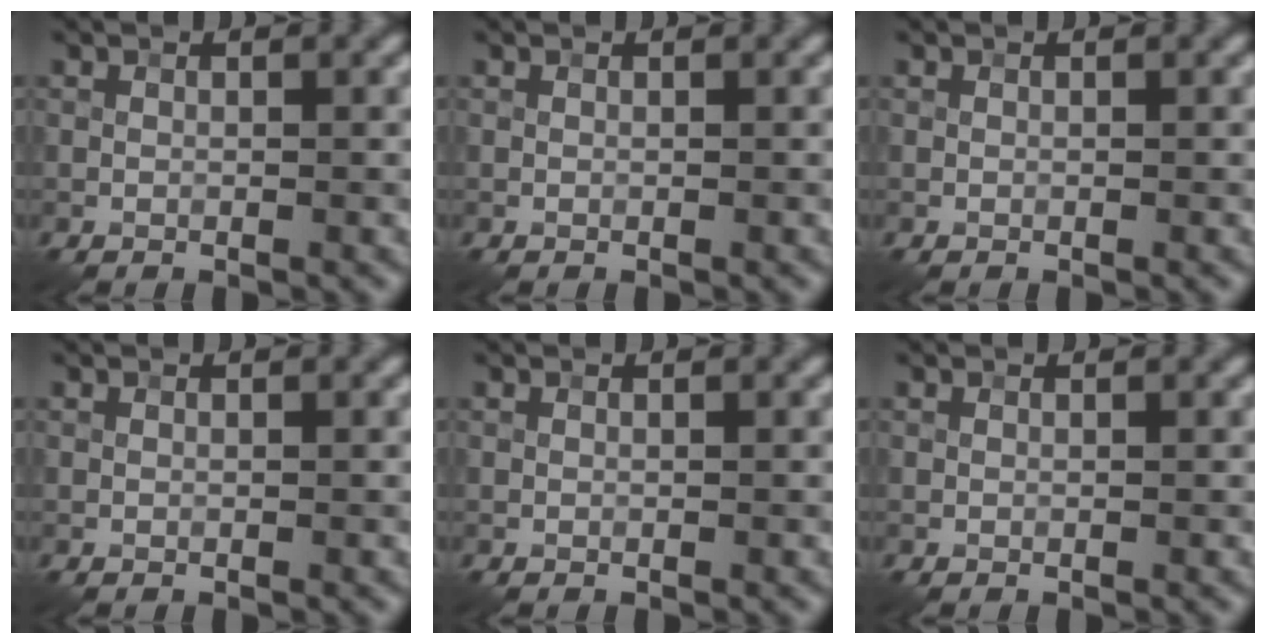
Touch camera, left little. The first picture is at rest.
{"total": 0.0}
{"total": 0.0}
{"total": 0.0}
{"total": 0.0}
{"total": 0.0}